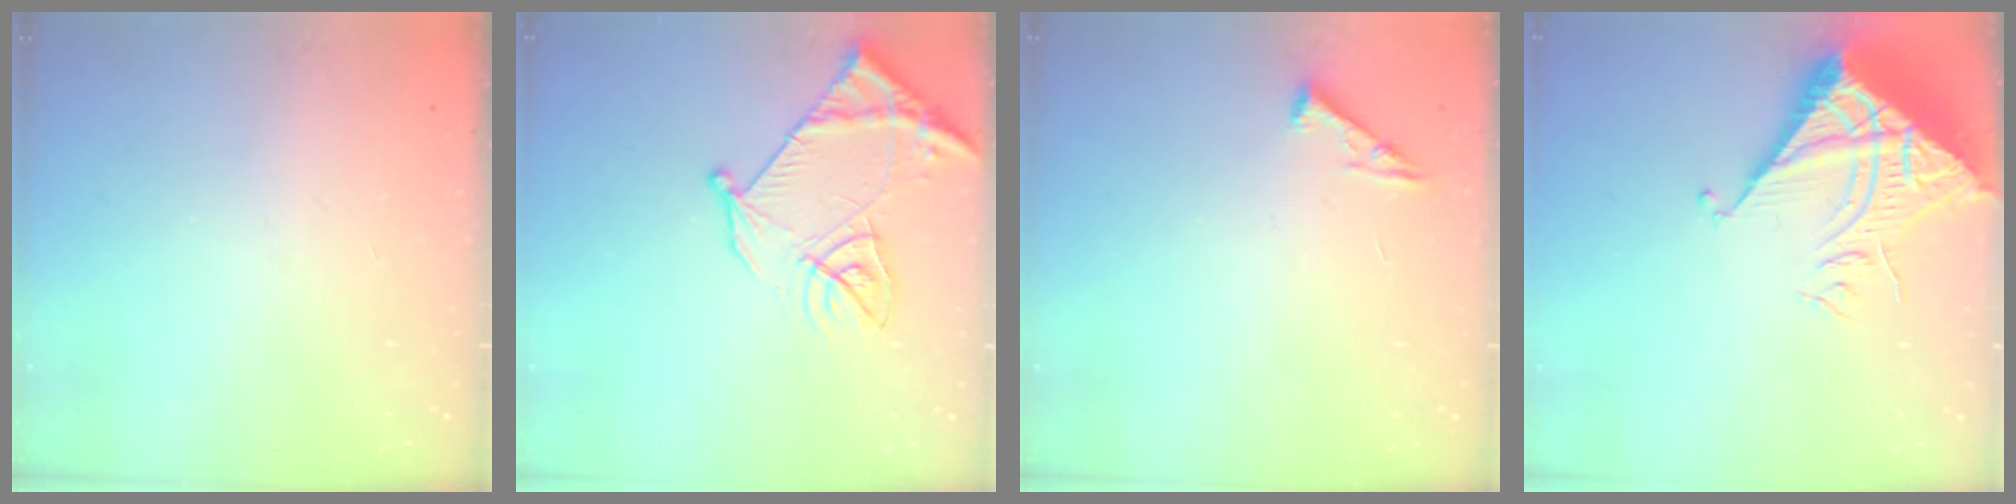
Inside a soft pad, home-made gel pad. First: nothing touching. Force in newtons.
{"total": 14.4, "press": 14.3, "slide": 1.6}
{"total": 5.3, "press": 5.2, "slide": 0.7}
{"total": 11.2, "press": 11.2, "slide": 0.9}